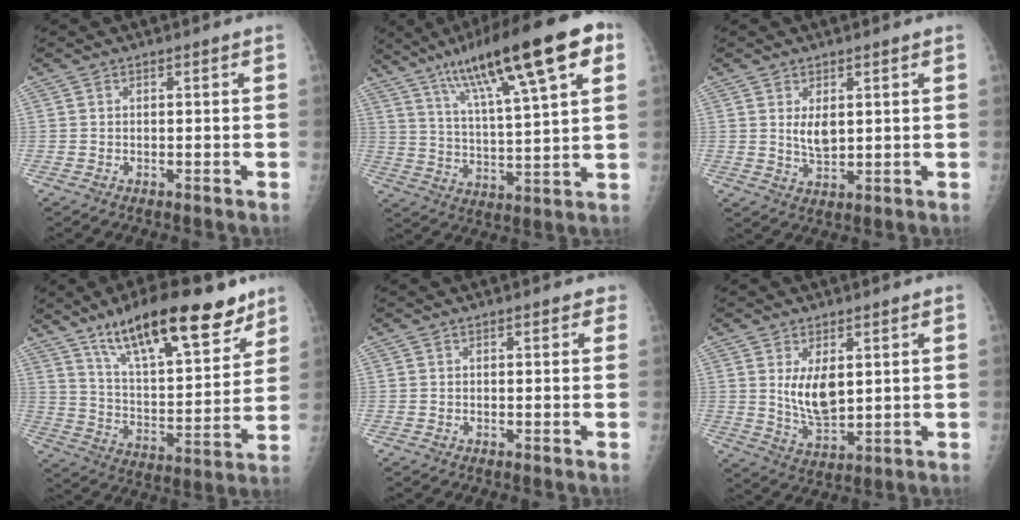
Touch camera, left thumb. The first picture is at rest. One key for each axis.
{"total": 22.8, "fx": 11.6, "fy": 4.8, "fz": 19.0, "tx": -0.294, "ty": -0.003, "tz": 0.191}
{"total": 4.5, "fx": 1.4, "fy": 2.3, "fz": 3.7, "tx": -0.055, "ty": -0.016, "tz": 0.030}
{"total": 22.9, "fx": 15.1, "fy": 7.4, "fz": 15.4, "tx": -0.213, "ty": -0.060, "tz": 0.252}
{"total": 1.7, "fx": 1.0, "fy": 0.8, "fz": 1.1, "tx": -0.005, "ty": 0.000, "tz": 0.009}
{"total": 7.9, "fx": 2.2, "fy": 3.9, "fz": 6.5, "tx": -0.098, "ty": -0.027, "tz": 0.053}